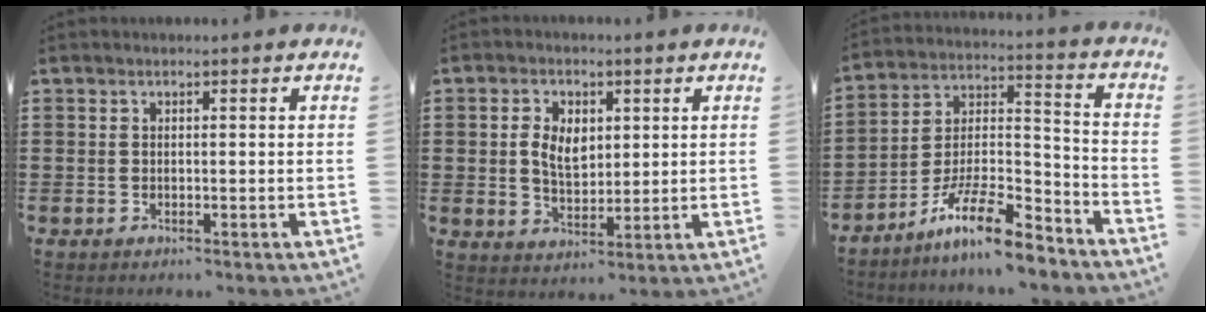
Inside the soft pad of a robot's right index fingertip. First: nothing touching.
{"total": 5.3, "force": [0.9, 3.5, 3.9], "torque": [-0.077, 0.010, 0.011]}
{"total": 12.7, "force": [-10.0, 2.2, 7.5], "torque": [-0.130, 0.028, -0.187]}